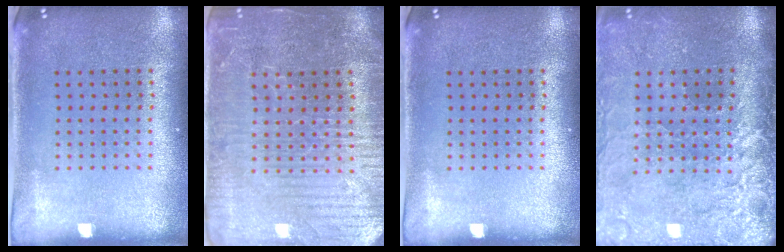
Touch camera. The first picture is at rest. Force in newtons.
{"total": 4.2, "press": 3.9, "slide": 1.5}
{"total": 0.0}
{"total": 4.3, "press": 3.6, "slide": 2.3}